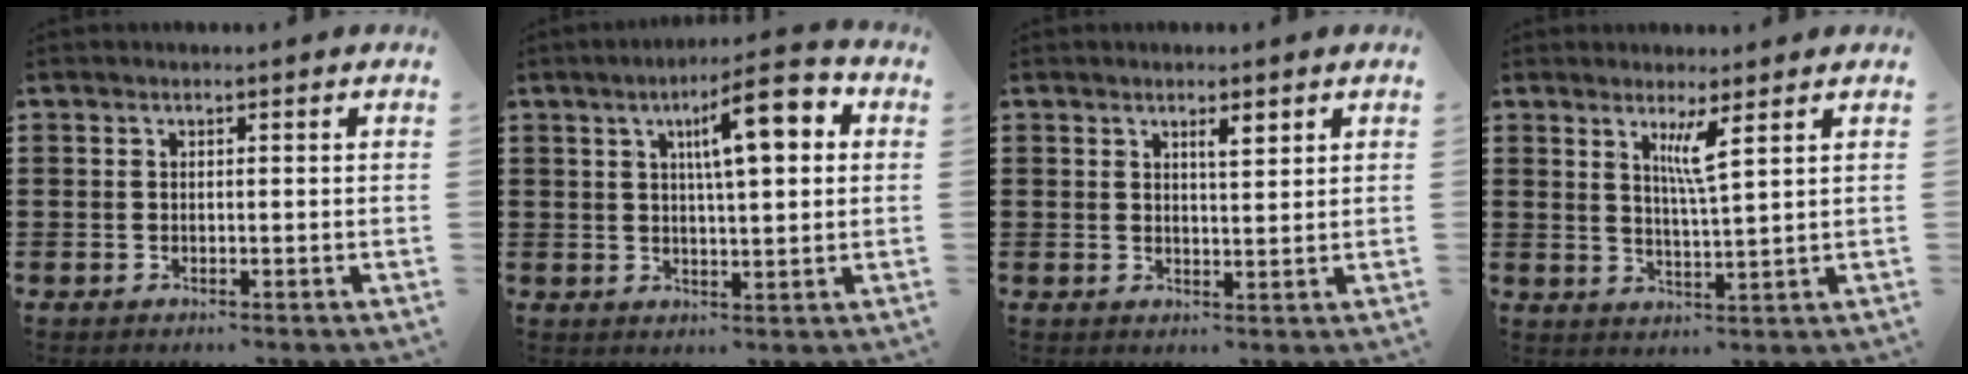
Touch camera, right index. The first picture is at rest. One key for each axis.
{"total": 9.2, "fx": 2.9, "fy": 2.1, "fz": 8.4, "tx": -0.136, "ty": -0.003, "tz": 0.040}
{"total": 2.4, "fx": 1.4, "fy": 0.5, "fz": 1.9, "tx": -0.022, "ty": -0.004, "tz": 0.018}
{"total": 4.0, "fx": 2.3, "fy": -0.2, "fz": 3.2, "tx": -0.063, "ty": -0.006, "tz": 0.036}